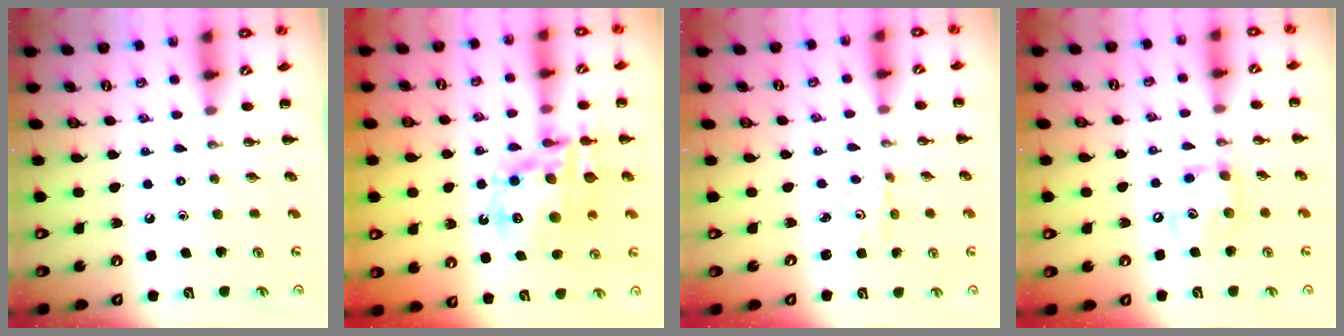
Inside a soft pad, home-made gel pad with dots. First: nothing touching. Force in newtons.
{"total": 16.6, "press": 16.2, "slide": 3.6}
{"total": 1.6, "press": 1.6, "slide": 0.4}
{"total": 9.8, "press": 9.8, "slide": 1.2}